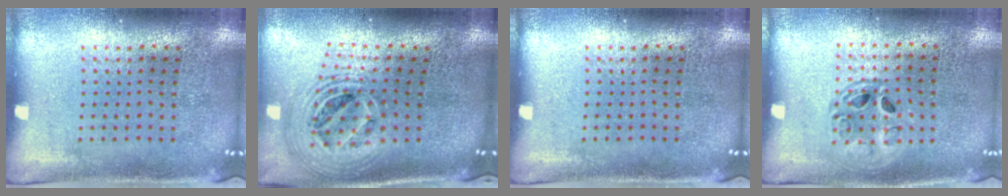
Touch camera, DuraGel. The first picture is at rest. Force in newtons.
{"total": 2.4, "press": 1.8, "slide": 1.6}
{"total": 0.0}
{"total": 1.3, "press": 1.2, "slide": 0.5}